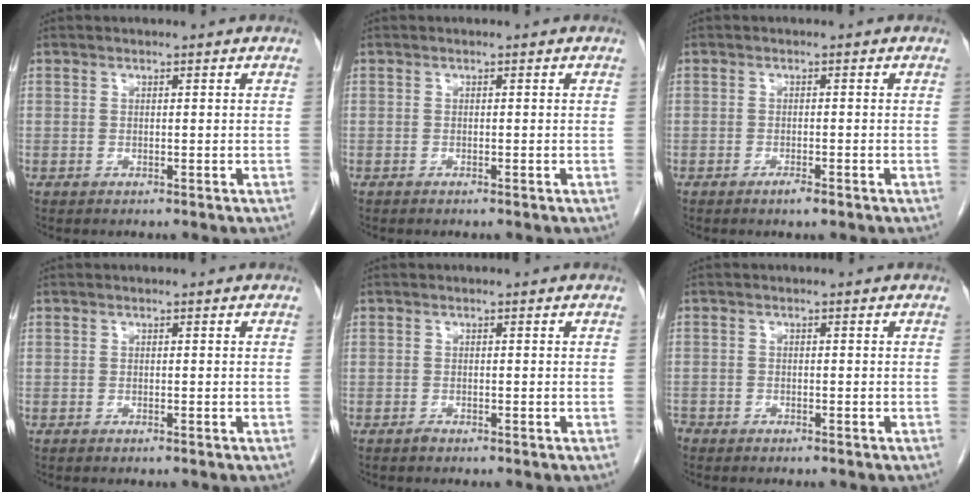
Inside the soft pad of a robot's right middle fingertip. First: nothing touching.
{"total": 0.0}
{"total": 2.3, "force": [-1.4, 0.4, 1.8], "torque": [-0.029, -0.001, -0.022]}
{"total": 0.0}
{"total": 0.5, "force": [-0.5, 0.1, 0.1], "torque": [-0.004, -0.001, -0.009]}
{"total": 2.3, "force": [-1.9, 1.1, 0.4], "torque": [-0.007, 0.001, -0.033]}